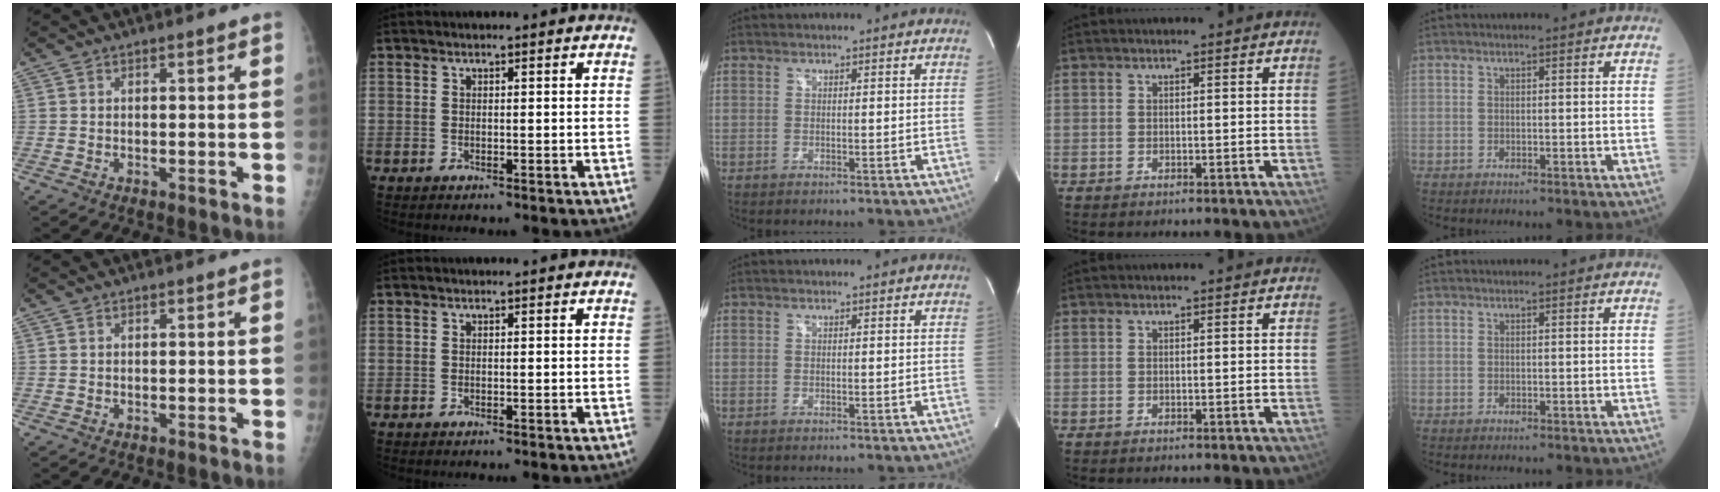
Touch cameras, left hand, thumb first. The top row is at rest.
{}